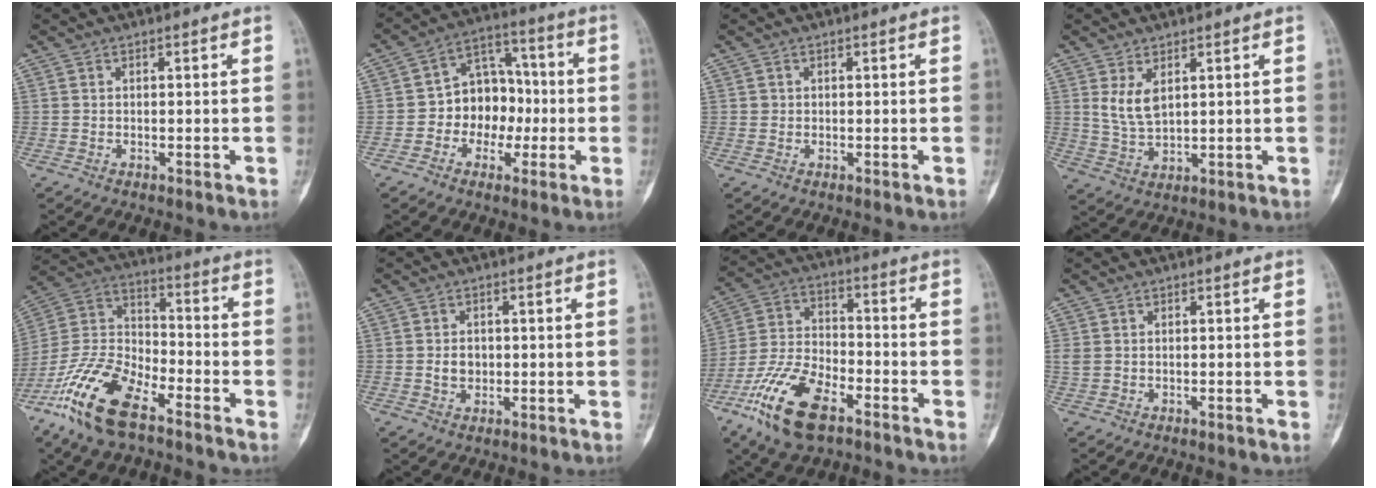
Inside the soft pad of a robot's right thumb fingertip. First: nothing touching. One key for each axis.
{"total": 10.8, "fx": -1.7, "fy": 8.7, "fz": 6.3, "tx": -0.052, "ty": 0.043, "tz": -0.038}
{"total": 0.7, "fx": 0.1, "fy": 0.7, "fz": 0.1, "tx": 0.004, "ty": 0.003, "tz": 0.002}
{"total": 5.3, "fx": 2.2, "fy": 2.5, "fz": 4.1, "tx": -0.077, "ty": -0.016, "tz": 0.055}
{"total": 17.5, "fx": -10.8, "fy": 7.3, "fz": 11.7, "tx": -0.238, "ty": 0.051, "tz": -0.213}
{"total": 3.1, "fx": -0.2, "fy": 2.5, "fz": 1.8, "tx": -0.019, "ty": 0.003, "tz": -0.003}
{"total": 16.1, "fx": -9.1, "fy": 7.3, "fz": 11.1, "tx": -0.220, "ty": 0.036, "tz": -0.174}
{"total": 1.4, "fx": -0.1, "fy": 1.1, "fz": 0.9, "tx": -0.030, "ty": 0.009, "tz": 0.001}